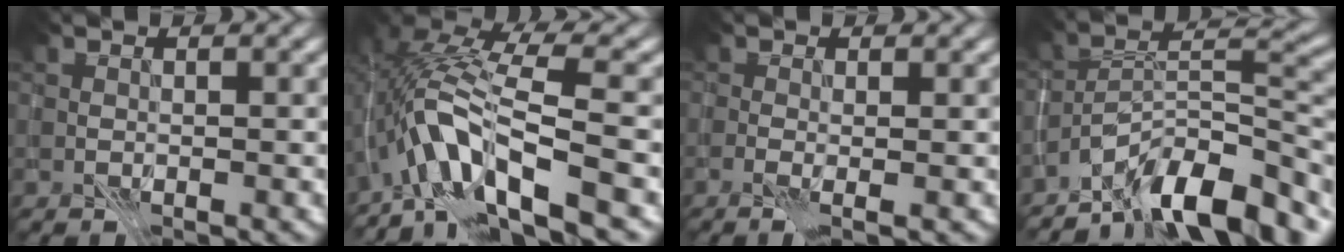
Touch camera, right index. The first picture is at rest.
{"total": 9.6, "force": [-3.3, 3.1, 8.5], "torque": [-0.163, 0.016, -0.066]}
{"total": 2.3, "force": [-0.1, 1.0, 2.0], "torque": [-0.010, 0.005, -0.014]}
{"total": 10.3, "force": [-6.9, 3.6, 6.8], "torque": [-0.094, 0.011, -0.132]}